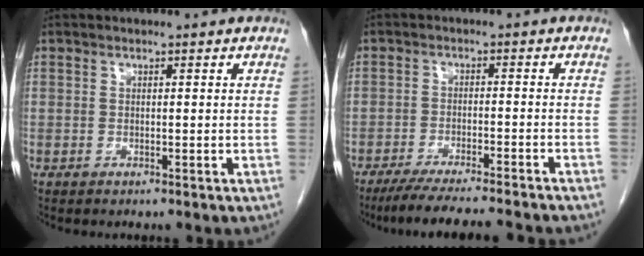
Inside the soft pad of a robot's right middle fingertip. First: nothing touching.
{"total": 12.8, "force": [-11.2, 0.0, 6.2], "torque": [-0.077, -0.023, -0.165]}